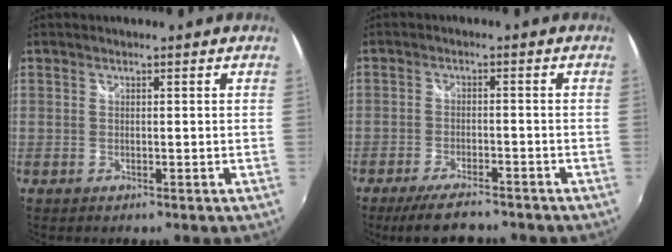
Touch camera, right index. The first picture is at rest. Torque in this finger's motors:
{"motor_torque": [0.71, -0.61, 0.30, 0.03]}